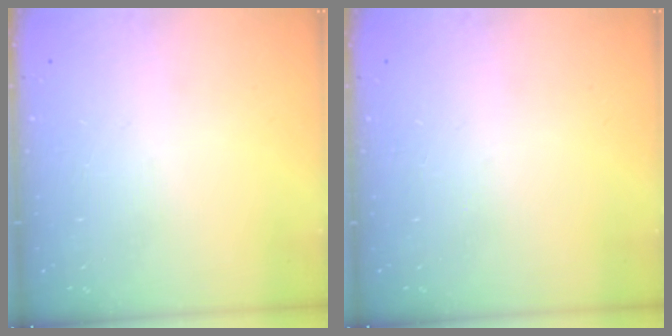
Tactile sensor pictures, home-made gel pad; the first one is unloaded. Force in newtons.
{"total": 0.0}